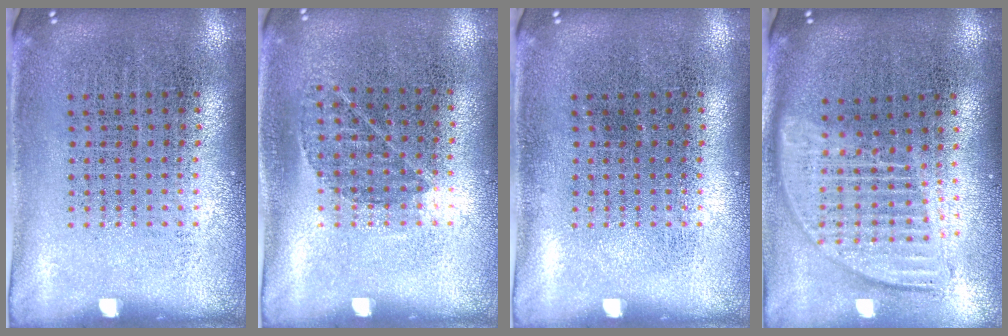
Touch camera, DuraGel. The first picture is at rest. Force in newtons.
{"total": 0.8, "press": 0.6, "slide": 0.5}
{"total": 0.0}
{"total": 1.8, "press": 1.5, "slide": 0.9}